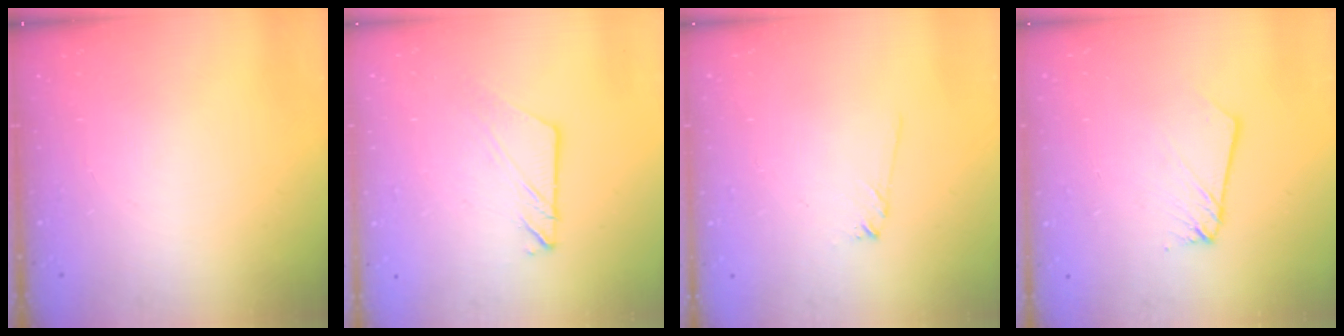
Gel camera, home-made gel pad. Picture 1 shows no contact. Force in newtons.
{"total": 7.9, "press": 7.8, "slide": 0.4}
{"total": 3.6, "press": 3.5, "slide": 0.5}
{"total": 2.5, "press": 2.5, "slide": 0.1}